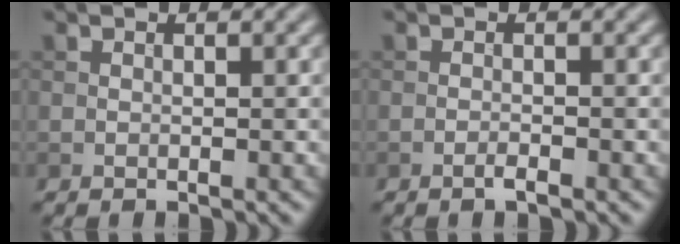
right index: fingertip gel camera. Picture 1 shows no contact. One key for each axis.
{"total": 0.9, "fx": -0.6, "fy": 0.1, "fz": 0.6, "tx": -0.011, "ty": 0.002, "tz": -0.012}